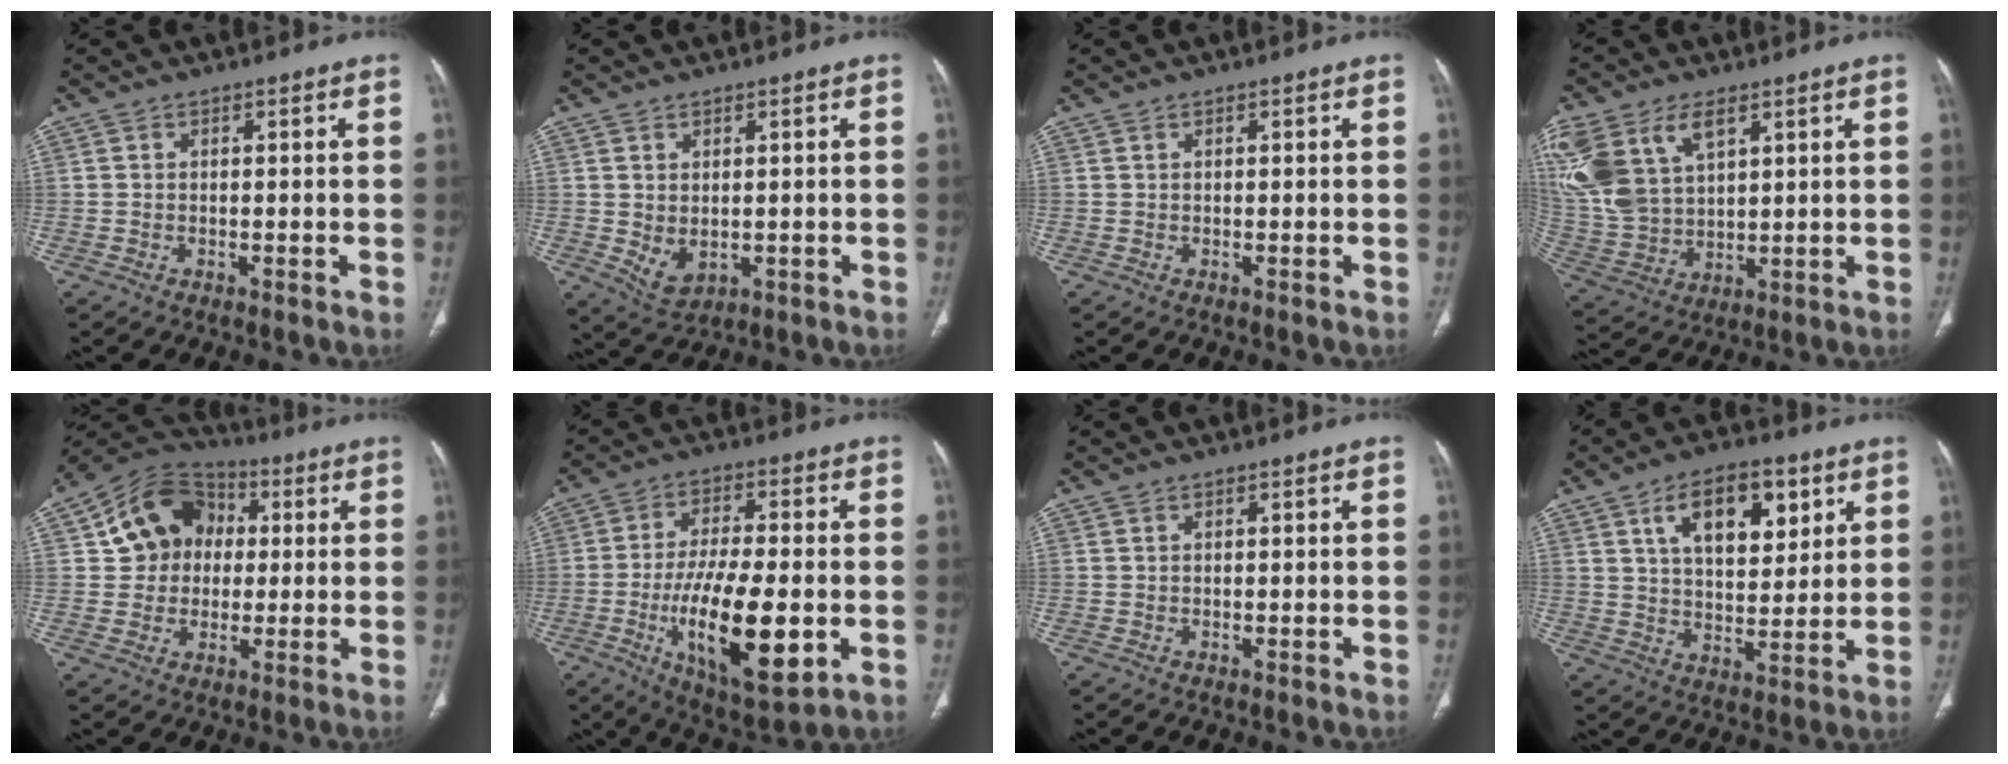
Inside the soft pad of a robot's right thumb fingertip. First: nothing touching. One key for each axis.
{"total": 4.5, "fx": -0.3, "fy": 3.0, "fz": 3.3, "tx": -0.055, "ty": -0.009, "tz": 0.014}
{"total": 0.0}
{"total": 18.5, "fx": 8.1, "fy": 11.2, "fz": 12.3, "tx": -0.284, "ty": -0.008, "tz": 0.167}
{"total": 13.9, "fx": 2.1, "fy": 11.4, "fz": 7.7, "tx": -0.106, "ty": 0.024, "tz": 0.027}
{"total": 19.2, "fx": -4.6, "fy": 6.9, "fz": 17.3, "tx": -0.288, "ty": -0.006, "tz": -0.066}
{"total": 0.0}
{"total": 13.9, "fx": 6.0, "fy": 7.4, "fz": 10.1, "tx": -0.123, "ty": -0.020, "tz": 0.101}